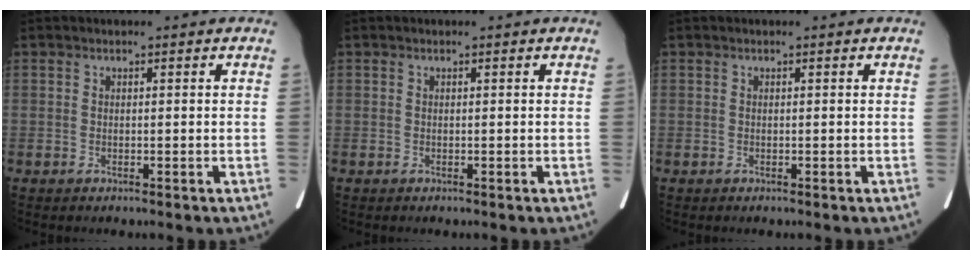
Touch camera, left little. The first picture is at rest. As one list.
[{"total": 0.0}, {"total": 0.0}]